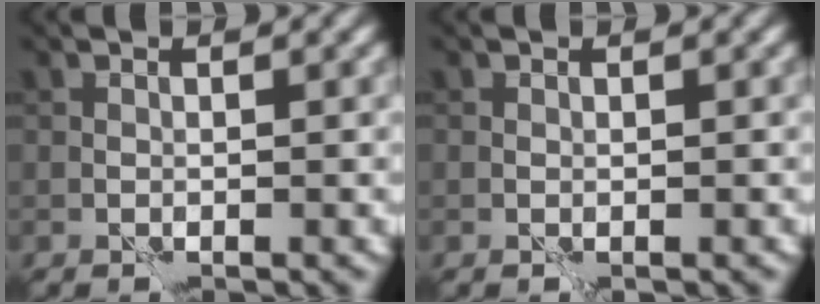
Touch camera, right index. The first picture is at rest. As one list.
[{"total": 0.0}]